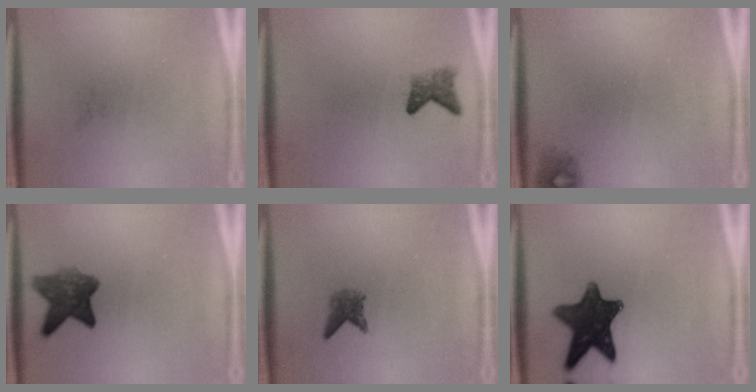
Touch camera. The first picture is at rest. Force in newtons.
{"total": 2.4}
{"total": 1.1}
{"total": 6.7}
{"total": 2.3}
{"total": 12.4}